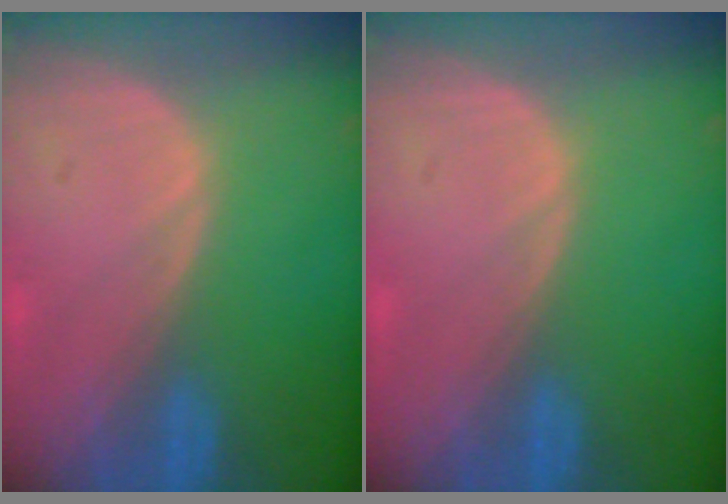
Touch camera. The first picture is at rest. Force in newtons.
{"total": 0.0}